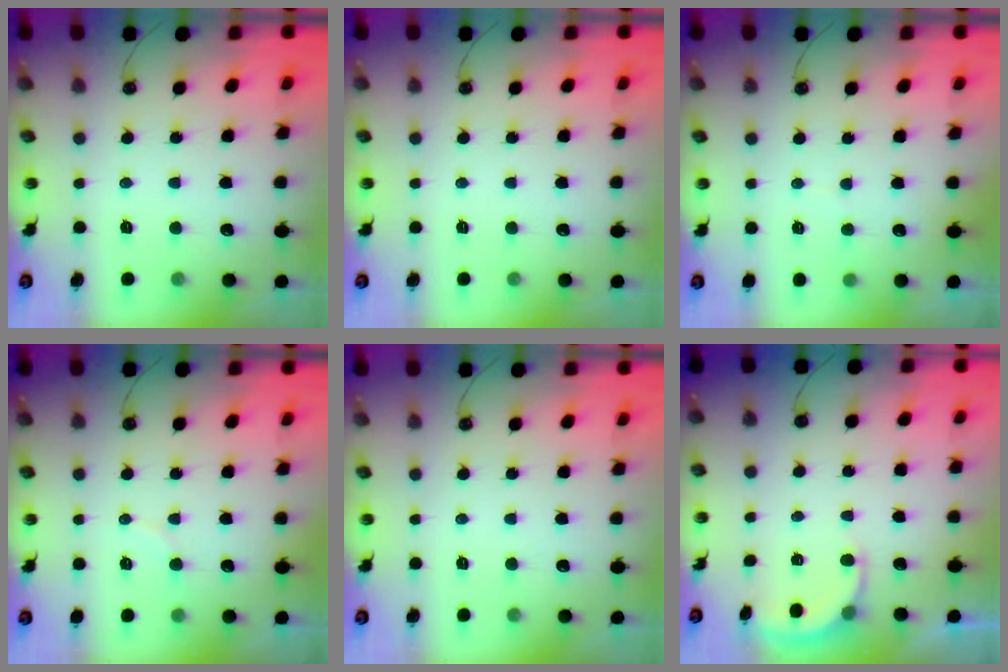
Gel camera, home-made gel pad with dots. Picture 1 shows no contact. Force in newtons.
{"total": 0.0}
{"total": 2.2, "press": 2.1, "slide": 0.8}
{"total": 4.4, "press": 4.4, "slide": 0.3}
{"total": 0.0}
{"total": 2.4, "press": 2.2, "slide": 0.9}